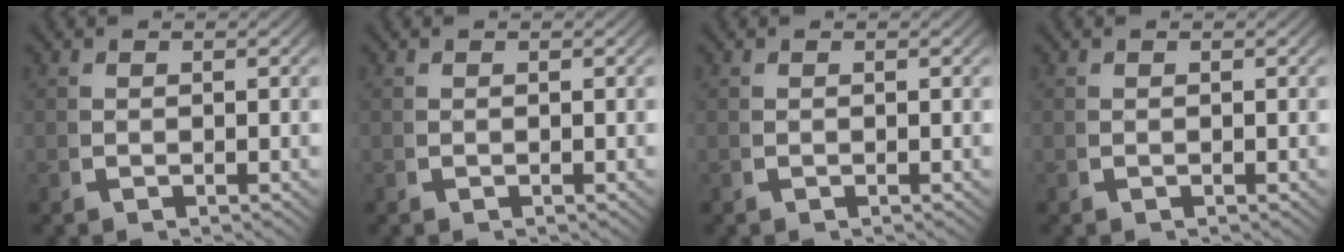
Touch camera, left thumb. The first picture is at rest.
{"total": 0.0}
{"total": 0.0}
{"total": 0.0}